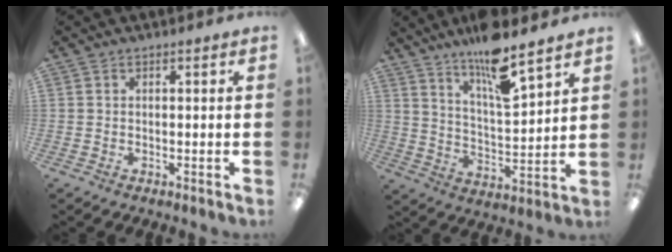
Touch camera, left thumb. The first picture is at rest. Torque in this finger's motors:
{"motor_torque": [1.85, 0.54, 1.83, -0.86, 0.17]}